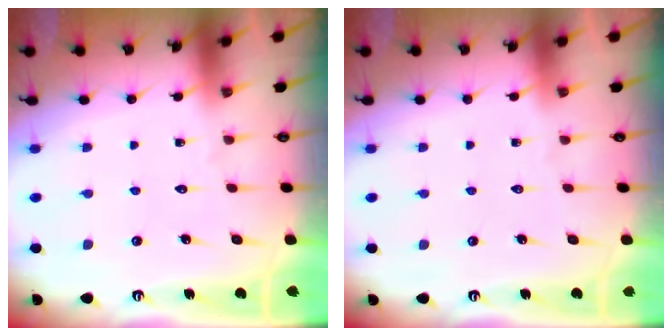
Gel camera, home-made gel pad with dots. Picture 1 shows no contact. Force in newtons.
{"total": 0.0}